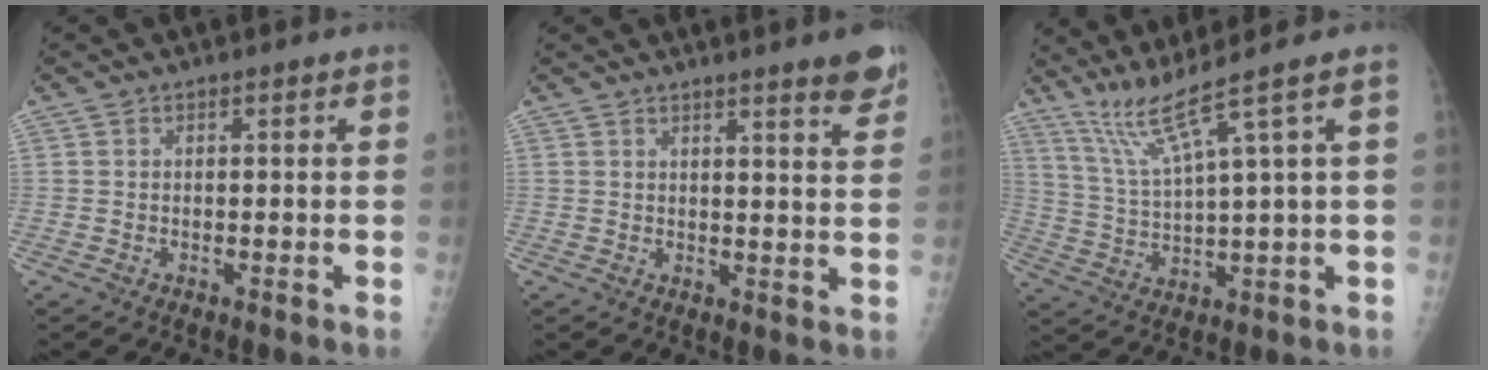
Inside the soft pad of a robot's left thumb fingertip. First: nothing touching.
{"total": 5.8, "force": [4.2, 0.4, 4.0], "torque": [-0.041, -0.025, 0.049]}
{"total": 8.7, "force": [6.0, -2.6, 5.8], "torque": [-0.118, -0.040, 0.128]}